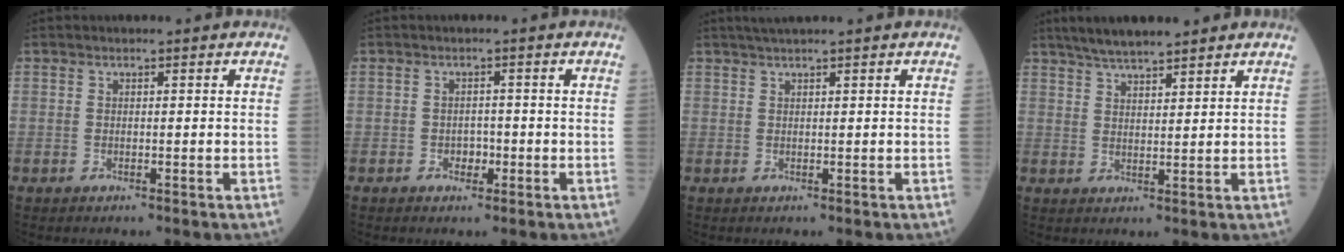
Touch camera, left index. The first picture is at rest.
{"total": 1.6, "force": [-0.7, 1.2, 0.9], "torque": [-0.012, 0.005, -0.009]}
{"total": 2.1, "force": [1.8, -0.5, 1.1], "torque": [-0.018, 0.015, 0.036]}
{"total": 8.6, "force": [7.2, 1.2, 4.5], "torque": [-0.074, 0.023, 0.123]}